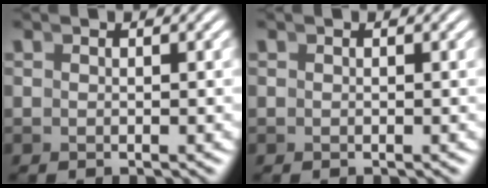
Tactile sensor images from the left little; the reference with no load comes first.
{"total": 0.0}